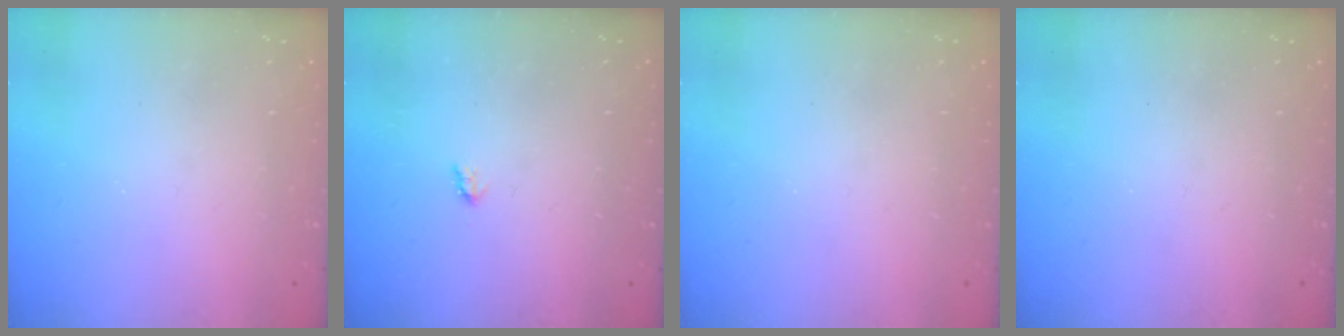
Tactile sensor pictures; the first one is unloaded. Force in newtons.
{"total": 1.9, "press": 1.9, "slide": 0.3}
{"total": 0.0}
{"total": 0.0}